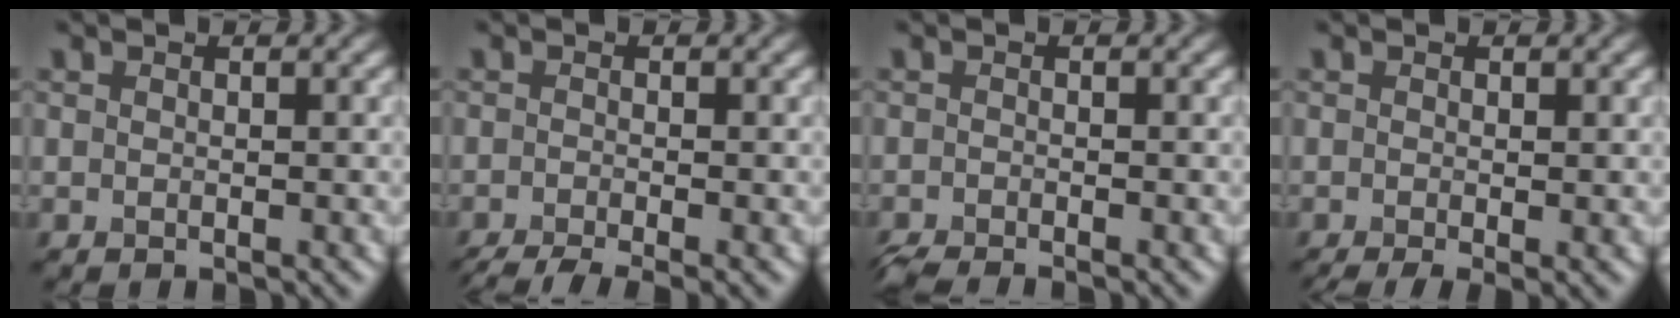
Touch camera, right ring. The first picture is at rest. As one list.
[{"total": 4.3, "force": [-3.1, 0.9, 2.9], "torque": [-0.038, -0.009, -0.057]}, {"total": 2.4, "force": [-2.2, 0.1, 0.9], "torque": [-0.017, -0.010, -0.045]}, {"total": 2.5, "force": [-1.1, 0.6, 2.2], "torque": [-0.036, -0.010, -0.017]}]